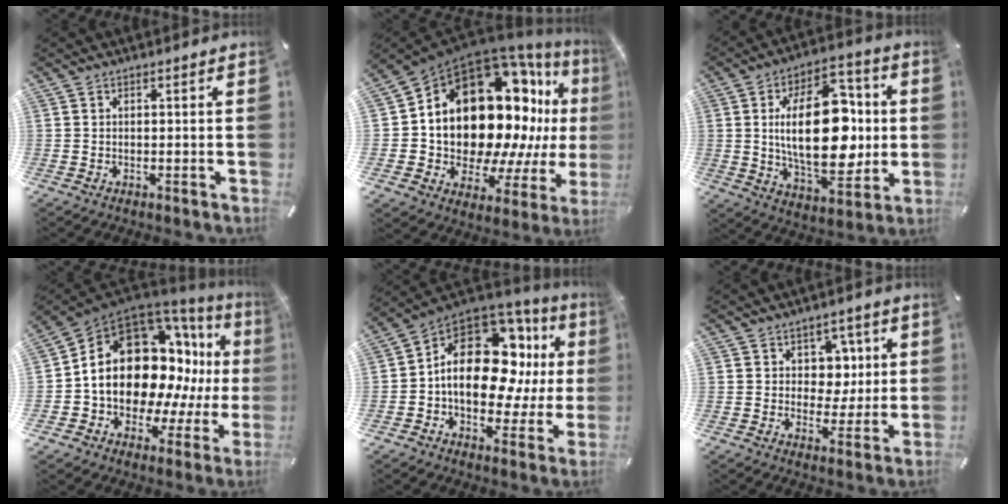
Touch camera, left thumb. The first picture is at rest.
{"total": 25.0, "force": [6.4, 16.4, 17.8], "torque": [-0.279, -0.091, 0.146]}
{"total": 23.5, "force": [1.1, 13.3, 19.3], "torque": [-0.328, -0.007, 0.018]}
{"total": 21.6, "force": [4.0, 15.2, 14.9], "torque": [-0.263, -0.046, 0.092]}
{"total": 18.6, "force": [2.7, 12.0, 14.0], "torque": [-0.221, -0.025, 0.043]}
{"total": 6.3, "force": [2.2, 5.7, 1.6], "torque": [-0.016, -0.008, 0.037]}